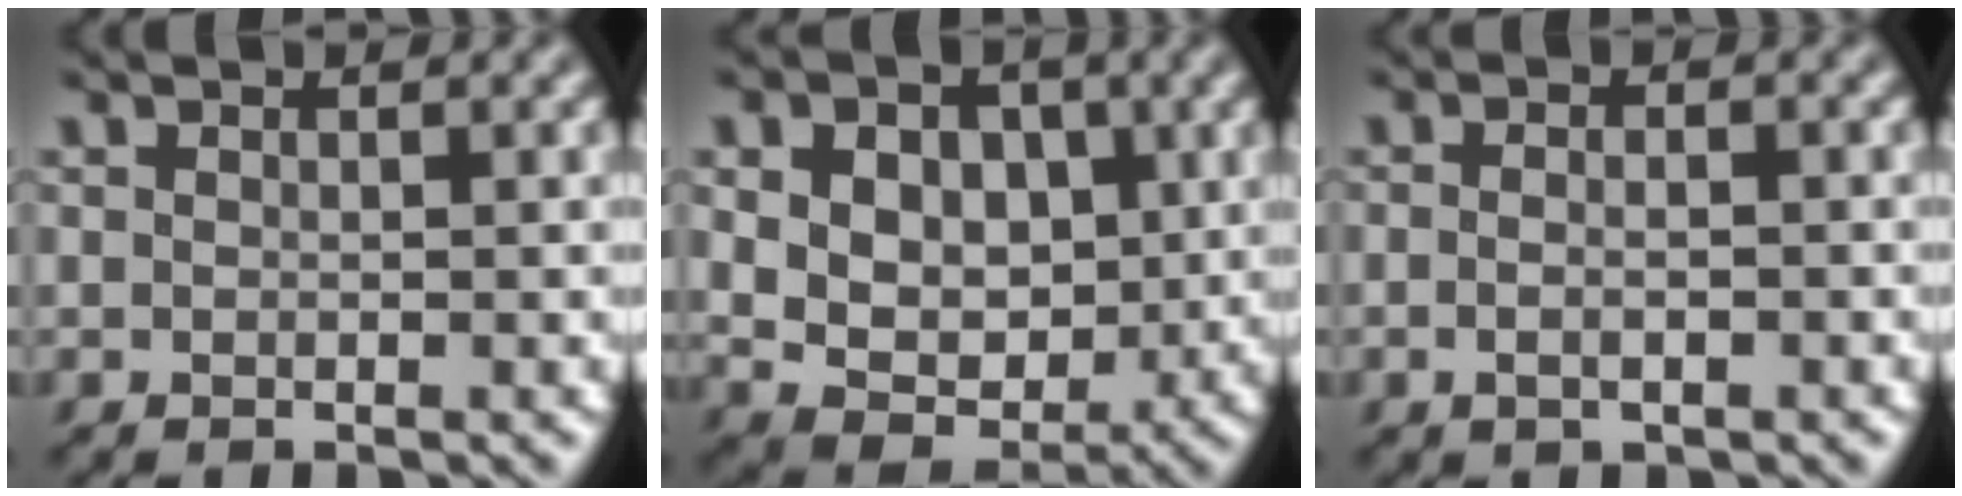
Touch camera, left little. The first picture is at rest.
{"total": 10.0, "force": [2.2, 7.4, 6.4], "torque": [-0.102, 0.023, 0.023]}
{"total": 1.7, "force": [-0.7, 0.8, 1.3], "torque": [-0.019, 0.003, -0.014]}